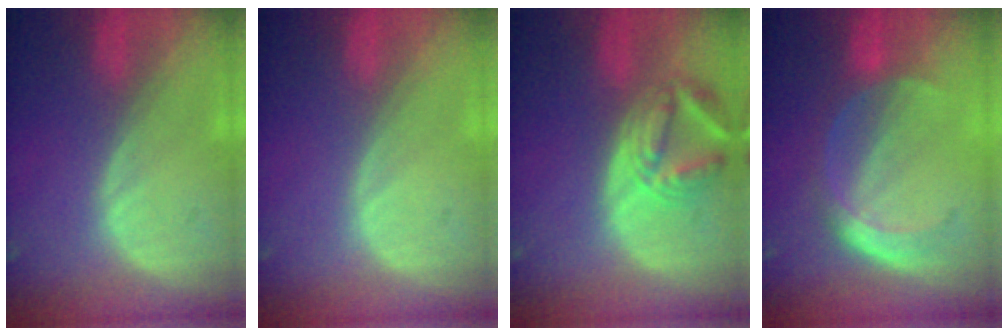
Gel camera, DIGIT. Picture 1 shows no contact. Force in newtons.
{"total": 0.0}
{"total": 6.9, "press": 6.4, "slide": 2.7}
{"total": 5.7, "press": 5.2, "slide": 2.5}